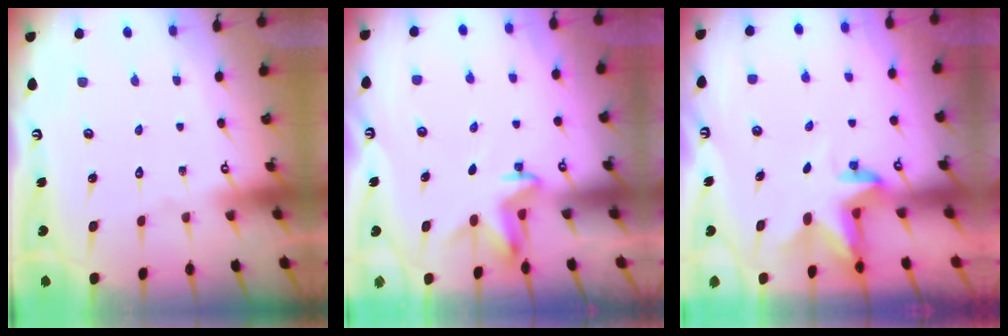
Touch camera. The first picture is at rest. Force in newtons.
{"total": 4.1, "press": 4.0, "slide": 0.9}
{"total": 2.9, "press": 2.9, "slide": 0.1}